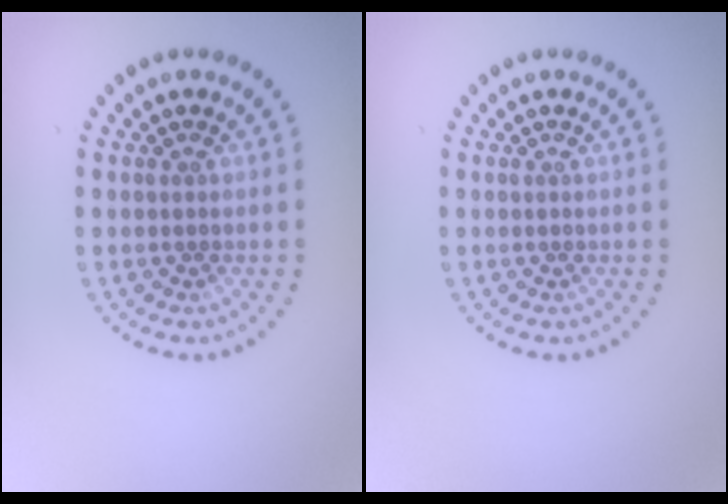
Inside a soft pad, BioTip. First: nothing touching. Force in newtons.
{"total": 0.0}